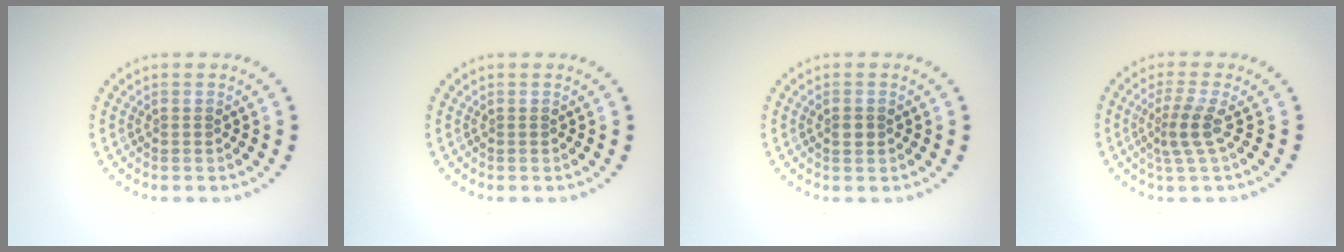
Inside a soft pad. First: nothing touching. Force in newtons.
{"total": 0.0}
{"total": 1.1, "press": 1.1, "slide": 0.1}
{"total": 2.4, "press": 1.7, "slide": 1.8}